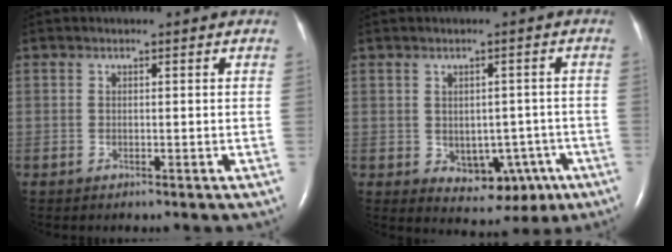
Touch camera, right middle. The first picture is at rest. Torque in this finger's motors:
{"motor_torque": [0.29, -0.36, 0.28, 0.03]}